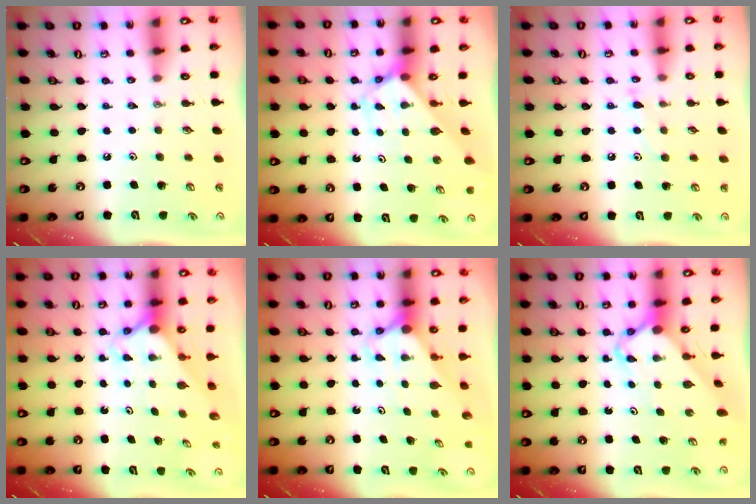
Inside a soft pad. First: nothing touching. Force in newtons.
{"total": 2.9, "press": 2.9, "slide": 0.3}
{"total": 6.6, "press": 6.6, "slide": 0.5}
{"total": 2.6, "press": 2.6, "slide": 0.2}
{"total": 2.7, "press": 2.7, "slide": 0.0}
{"total": 4.9, "press": 4.9, "slide": 0.5}